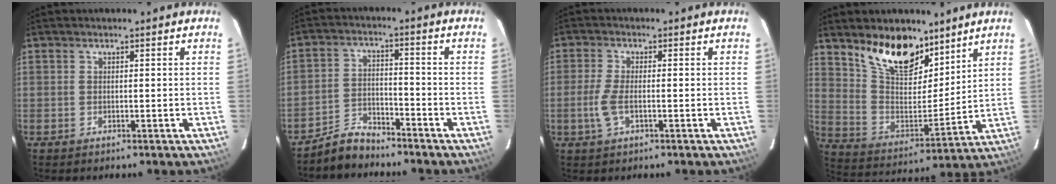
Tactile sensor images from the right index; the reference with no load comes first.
{"total": 5.6, "force": [-5.3, 1.9, 0.6], "torque": [-0.022, 0.019, -0.096]}
{"total": 4.6, "force": [-1.4, 1.6, 4.2], "torque": [-0.096, -0.002, -0.028]}
{"total": 16.2, "force": [11.5, 7.7, 8.5], "torque": [-0.162, 0.003, 0.215]}